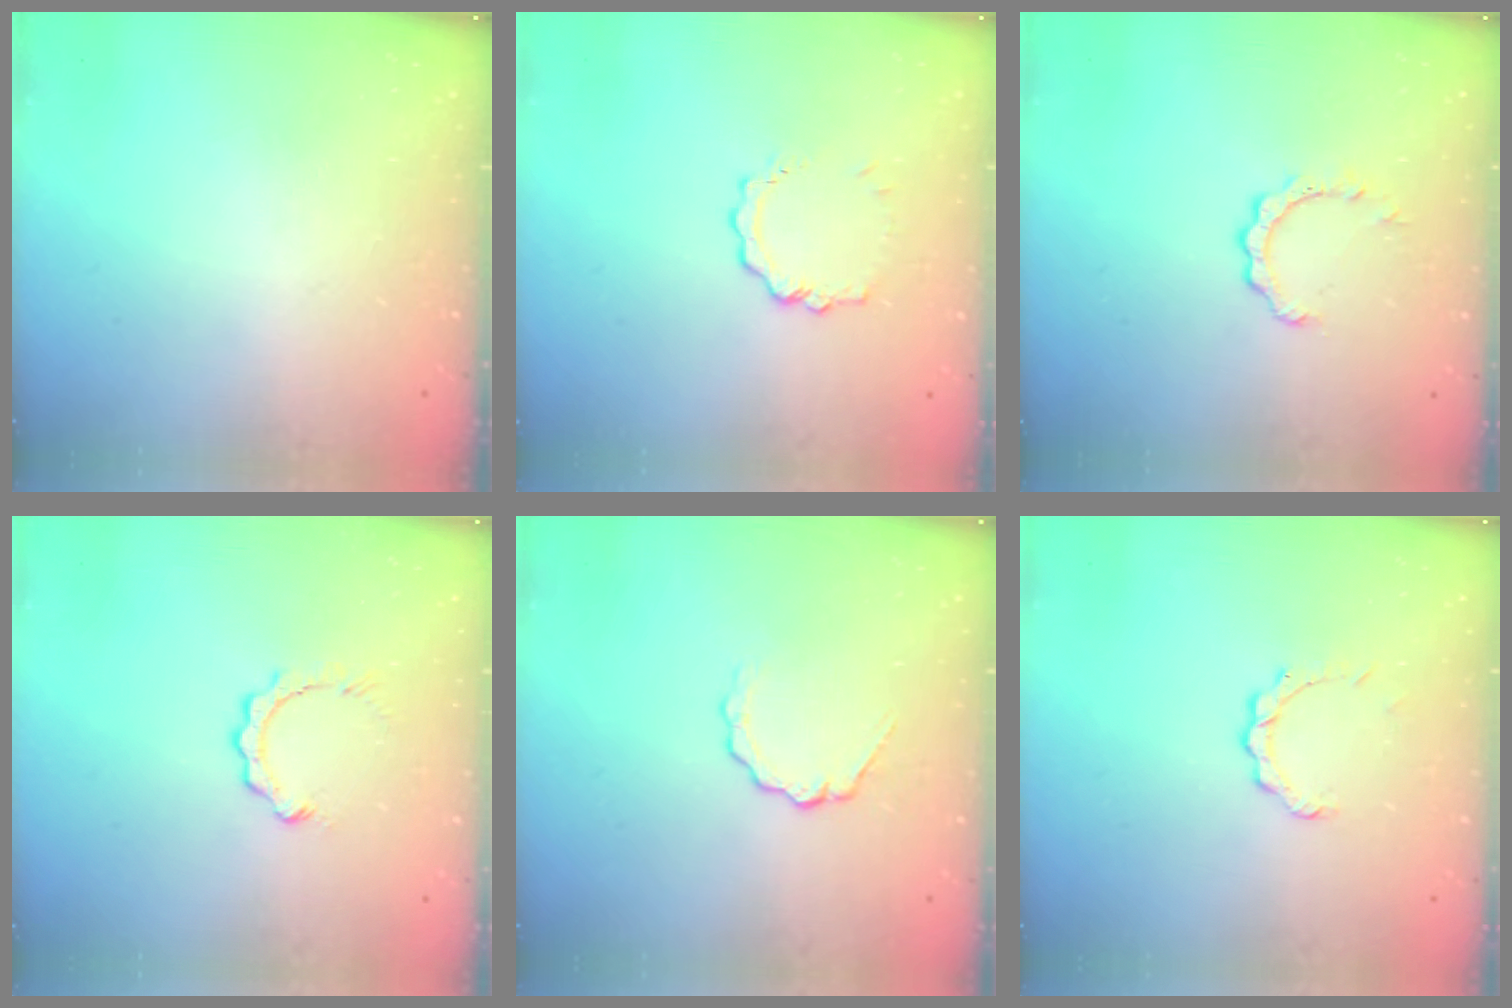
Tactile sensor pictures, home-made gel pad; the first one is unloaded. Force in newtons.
{"total": 4.0, "press": 3.9, "slide": 0.4}
{"total": 2.1, "press": 2.1, "slide": 0.1}
{"total": 2.5, "press": 2.5, "slide": 0.3}
{"total": 4.3, "press": 4.3, "slide": 0.4}
{"total": 3.8, "press": 3.8, "slide": 0.3}